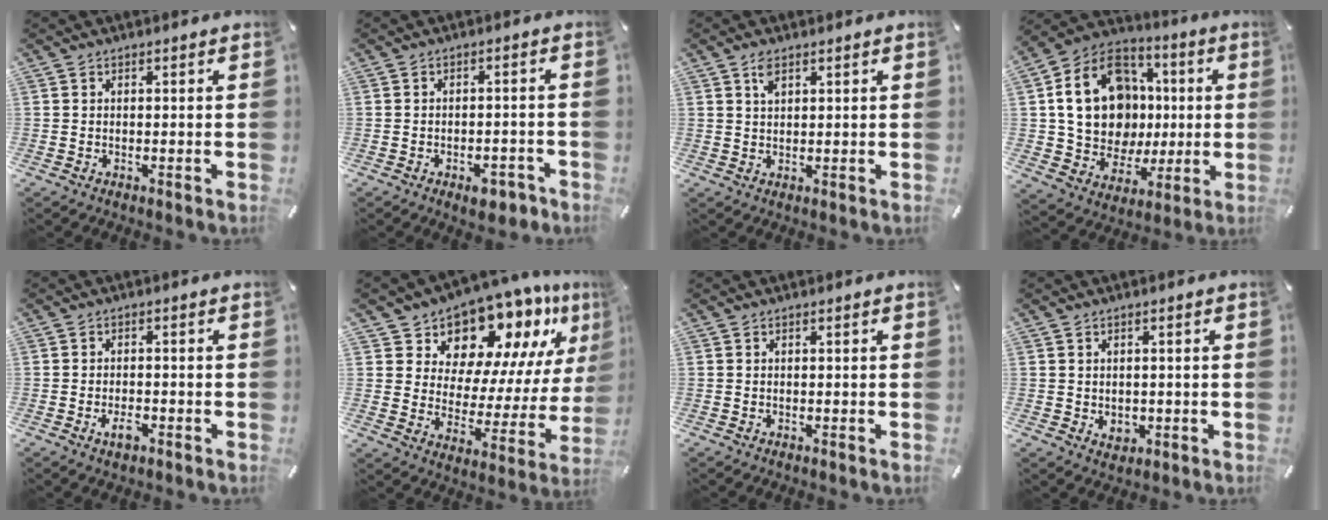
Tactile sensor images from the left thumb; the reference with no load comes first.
{"total": 5.1, "force": [-3.2, 2.6, 3.0], "torque": [-0.040, 0.023, -0.054]}
{"total": 2.6, "force": [1.5, 1.2, 1.7], "torque": [-0.030, -0.002, 0.025]}
{"total": 21.3, "force": [2.0, 17.6, 11.8], "torque": [-0.212, 0.005, 0.047]}
{"total": 3.2, "force": [-1.6, 1.6, 2.3], "torque": [-0.052, 0.002, -0.031]}
{"total": 13.7, "force": [12.0, 6.3, 2.3], "torque": [-0.037, -0.130, 0.202]}
{"total": 0.0}
{"total": 2.6, "force": [-0.1, 2.5, 0.9], "torque": [-0.008, -0.001, -0.002]}